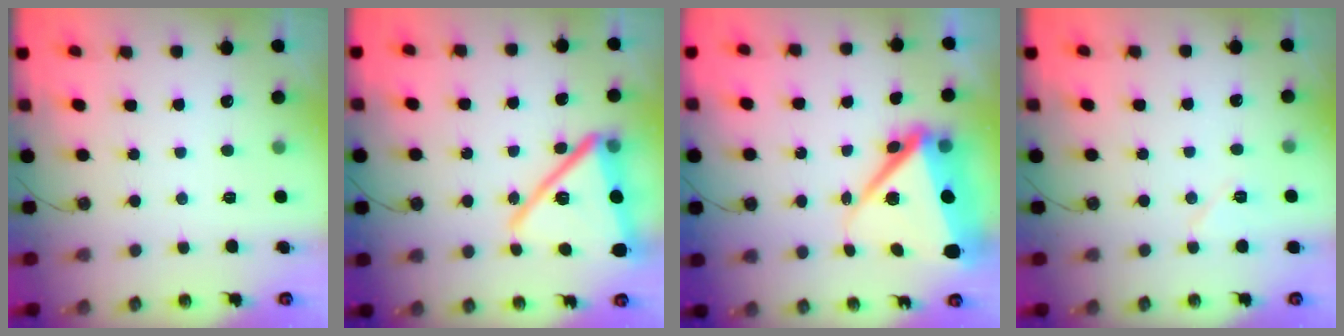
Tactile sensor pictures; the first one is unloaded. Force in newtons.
{"total": 19.7, "press": 19.5, "slide": 3.0}
{"total": 14.4, "press": 14.3, "slide": 1.4}
{"total": 6.0, "press": 5.9, "slide": 1.1}